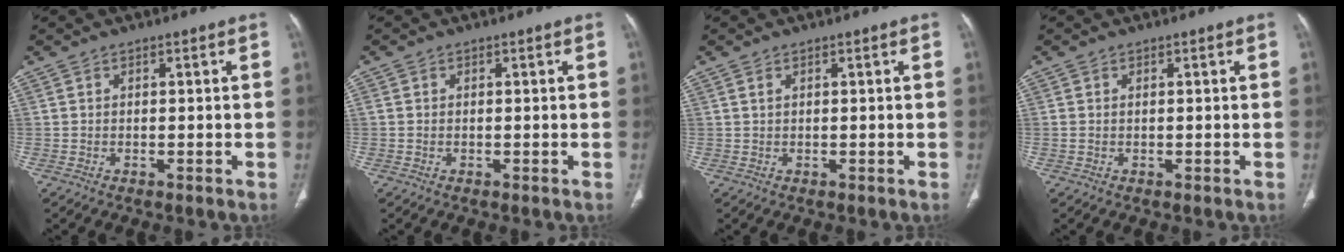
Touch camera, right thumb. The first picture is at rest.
{"total": 0.0}
{"total": 0.6, "force": [0.3, 0.3, 0.4], "torque": [-0.010, 0.001, 0.007]}
{"total": 0.7, "force": [0.1, 0.5, 0.5], "torque": [-0.022, 0.009, 0.008]}